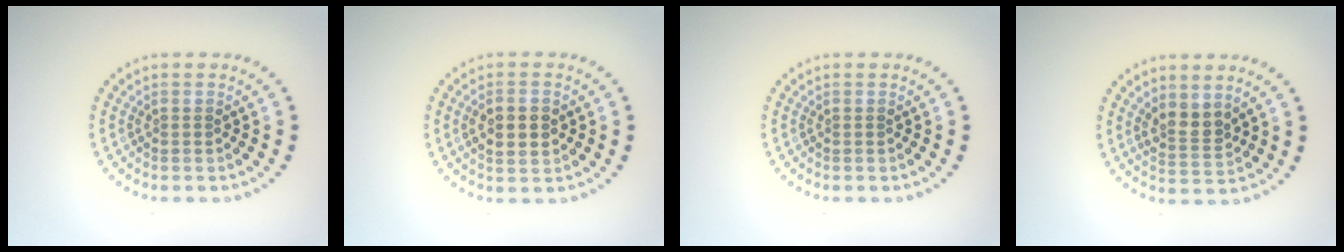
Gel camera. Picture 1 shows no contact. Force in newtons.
{"total": 2.6, "press": 2.6, "slide": 0.0}
{"total": 0.0}
{"total": 2.4, "press": 2.1, "slide": 1.2}